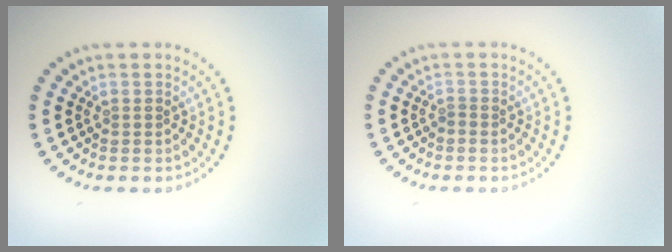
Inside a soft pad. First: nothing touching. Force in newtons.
{"total": 0.5, "press": 0.1, "slide": 0.5}